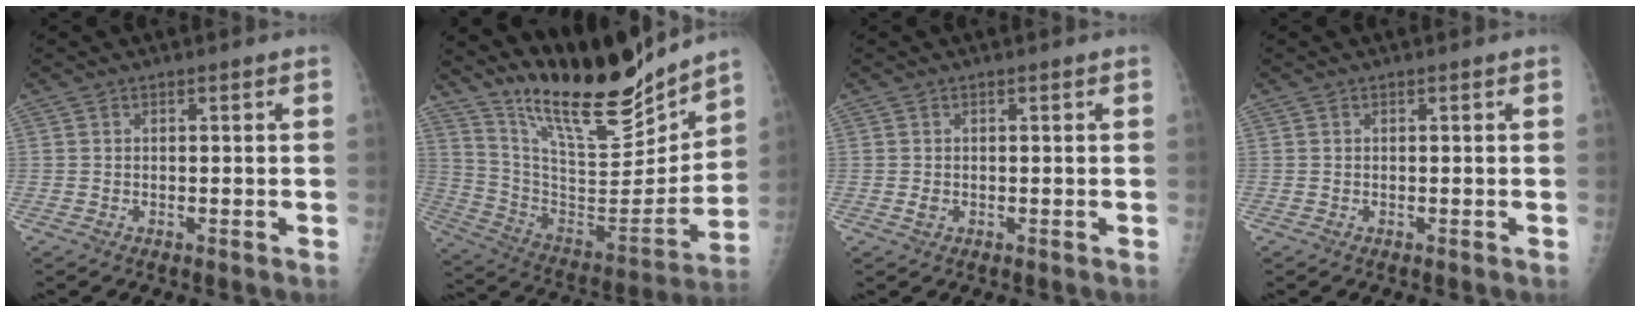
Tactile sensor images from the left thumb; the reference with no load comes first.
{"total": 23.2, "force": [19.4, 5.4, 11.7], "torque": [-0.156, -0.114, 0.332]}
{"total": 1.1, "force": [0.1, 0.8, 0.7], "torque": [-0.010, -0.001, 0.003]}
{"total": 0.0}